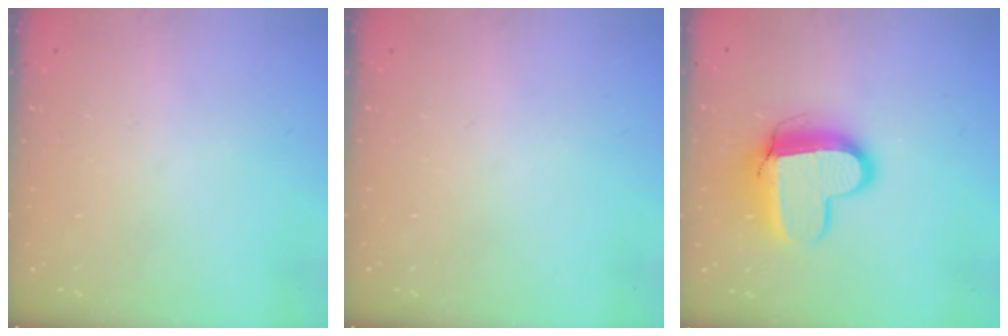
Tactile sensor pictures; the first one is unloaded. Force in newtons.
{"total": 0.0}
{"total": 13.4, "press": 13.3, "slide": 1.3}